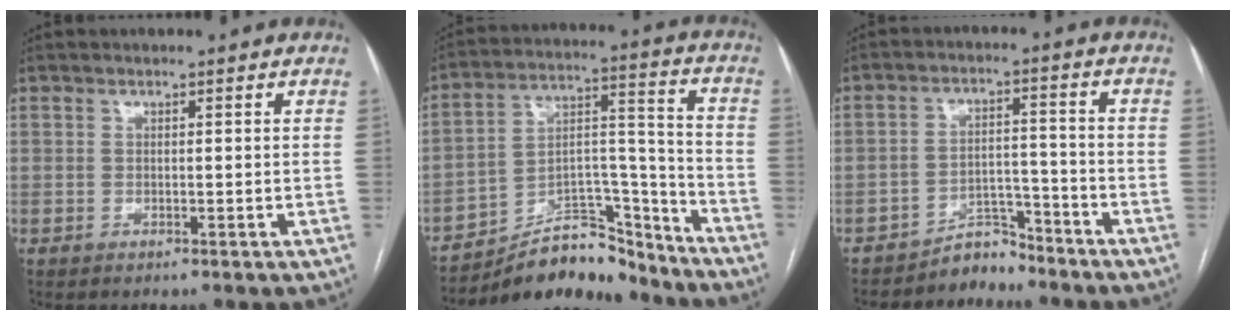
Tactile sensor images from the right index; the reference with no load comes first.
{"total": 15.4, "force": [-13.9, 4.9, 4.5], "torque": [-0.065, 0.053, -0.228]}
{"total": 4.7, "force": [-4.5, 1.5, -0.1], "torque": [0.009, 0.020, -0.072]}